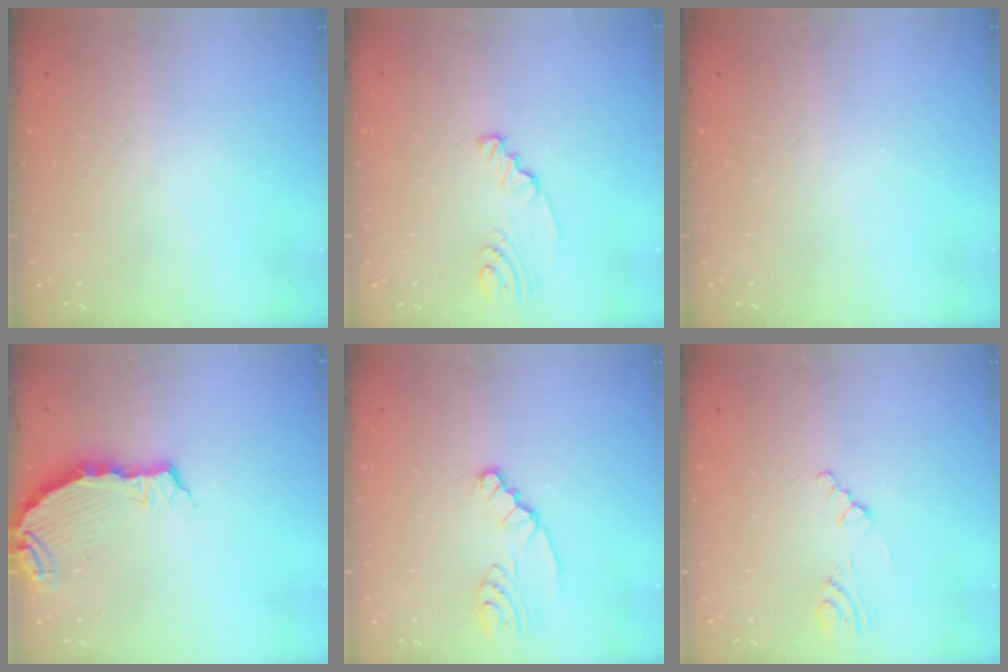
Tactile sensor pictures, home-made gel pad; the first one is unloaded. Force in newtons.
{"total": 2.3, "press": 2.3, "slide": 0.3}
{"total": 0.0}
{"total": 7.5, "press": 5.9, "slide": 4.6}
{"total": 2.4, "press": 2.4, "slide": 0.3}
{"total": 1.4, "press": 1.3, "slide": 0.4}